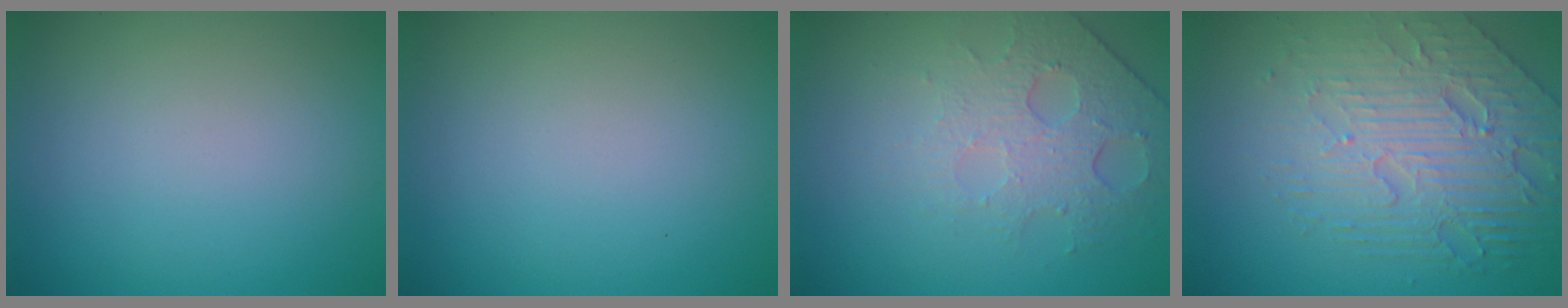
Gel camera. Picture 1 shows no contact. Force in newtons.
{"total": 0.0}
{"total": 4.8, "press": 3.2, "slide": 3.6}
{"total": 7.1, "press": 5.1, "slide": 5.0}